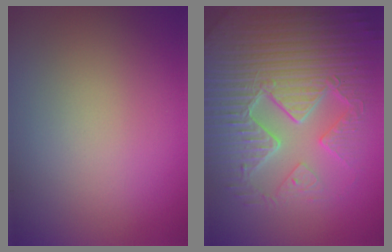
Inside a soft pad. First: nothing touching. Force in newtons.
{"total": 9.8, "press": 6.9, "slide": 7.0}